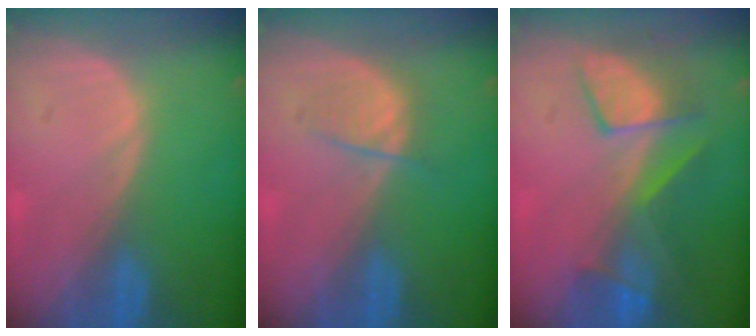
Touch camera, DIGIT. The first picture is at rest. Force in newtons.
{"total": 2.6, "press": 2.5, "slide": 0.5}
{"total": 7.6, "press": 7.2, "slide": 2.4}